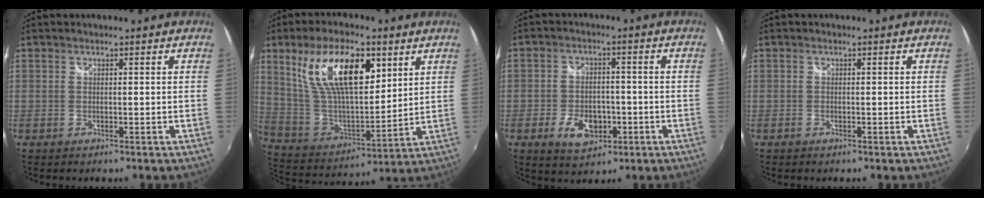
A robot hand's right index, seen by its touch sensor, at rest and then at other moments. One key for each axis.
{"total": 20.1, "fx": 9.2, "fy": 8.9, "fz": 15.6, "tx": -0.288, "ty": 0.012, "tz": 0.178}
{"total": 8.0, "fx": -3.2, "fy": 5.3, "fz": 5.1, "tx": -0.111, "ty": 0.001, "tz": -0.046}
{"total": 0.0}